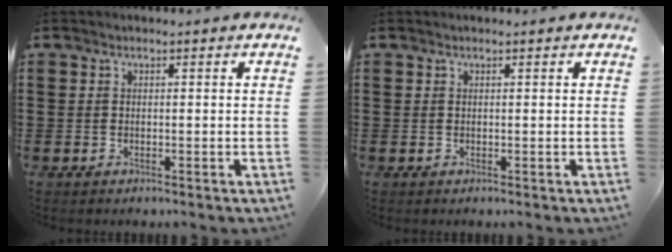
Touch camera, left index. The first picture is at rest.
{"total": 0.0}